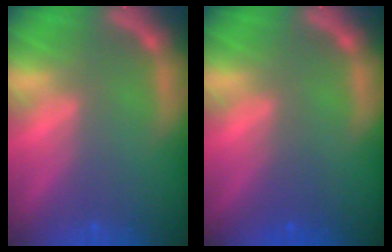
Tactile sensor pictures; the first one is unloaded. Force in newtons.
{"total": 1.5}